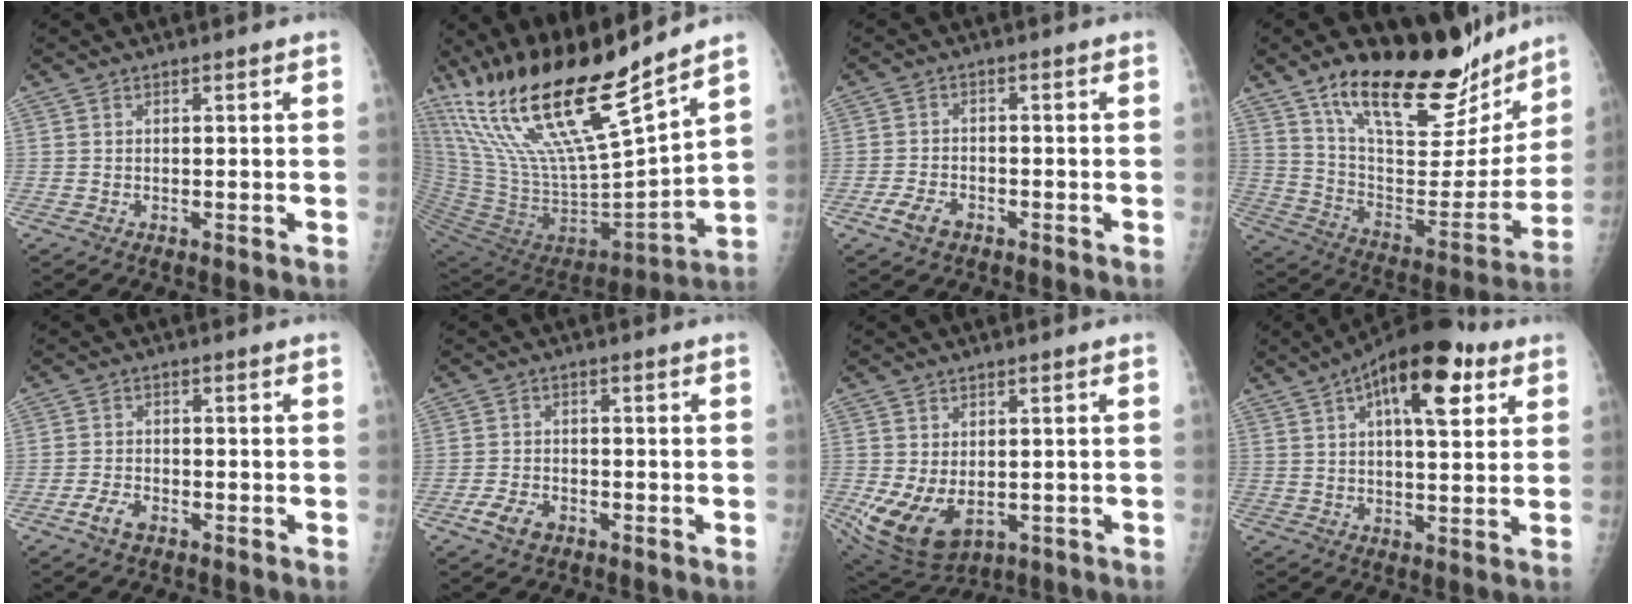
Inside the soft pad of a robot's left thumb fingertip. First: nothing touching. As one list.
[{"total": 25.9, "force": [19.3, 4.1, 16.8], "torque": [-0.287, -0.089, 0.366]}, {"total": 4.4, "force": [-2.5, 2.6, 2.4], "torque": [-0.046, 0.012, -0.045]}, {"total": 27.0, "force": [19.8, 10.2, 15.2], "torque": [-0.188, -0.087, 0.319]}, {"total": 3.8, "force": [-2.3, 2.0, 2.3], "torque": [-0.044, 0.013, -0.042]}, {"total": 4.7, "force": [-2.7, 2.9, 2.6], "torque": [-0.048, 0.013, -0.048]}, {"total": 10.9, "force": [-2.1, 7.2, 8.0], "torque": [-0.143, -0.009, -0.014]}, {"total": 16.0, "force": [7.1, 6.7, 12.6], "torque": [-0.167, -0.002, 0.101]}]